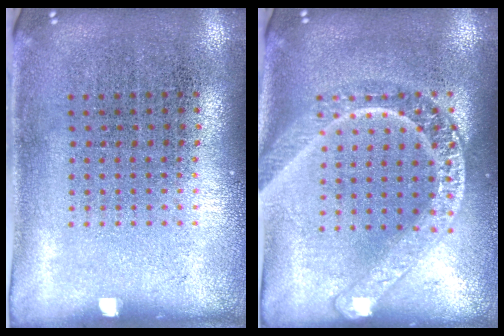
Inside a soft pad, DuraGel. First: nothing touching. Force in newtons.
{"total": 2.3, "press": 2.3, "slide": 0.2}